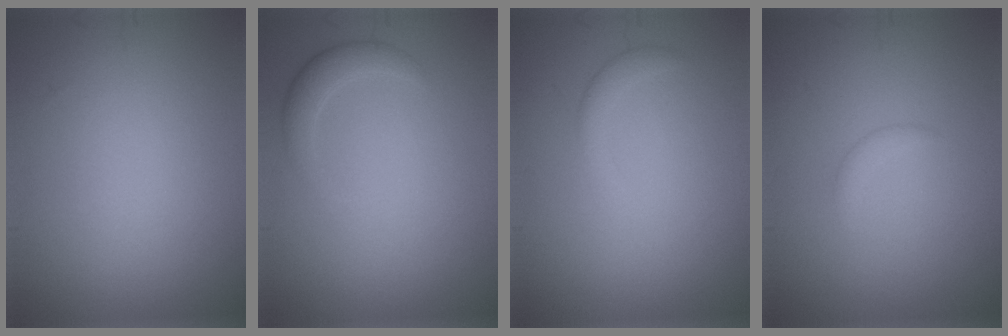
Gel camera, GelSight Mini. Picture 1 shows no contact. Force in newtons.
{"total": 2.1, "press": 2.1, "slide": 0.2}
{"total": 1.3, "press": 1.3, "slide": 0.1}
{"total": 0.9, "press": 0.9, "slide": 0.1}